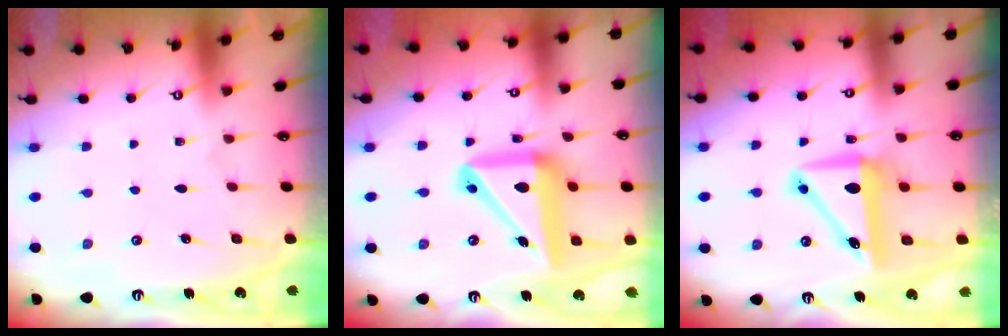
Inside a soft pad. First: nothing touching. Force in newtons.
{"total": 17.4, "press": 17.2, "slide": 2.5}
{"total": 9.0, "press": 8.8, "slide": 1.8}